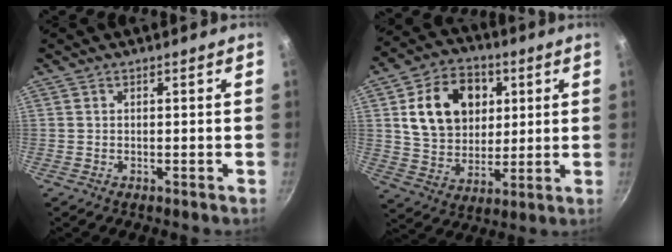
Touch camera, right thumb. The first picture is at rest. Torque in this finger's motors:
{"motor_torque": [1.36, 1.74, 0.64, -0.30, 0.16]}